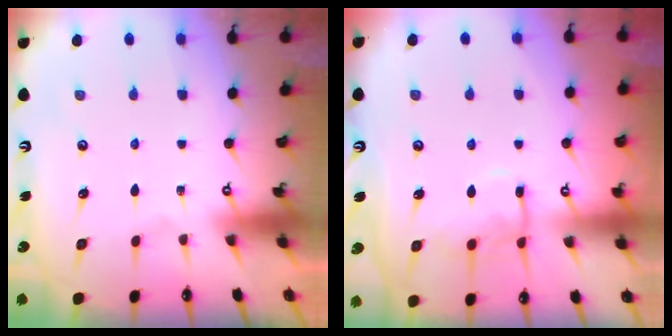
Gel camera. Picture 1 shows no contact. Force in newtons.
{"total": 10.0, "press": 10.0, "slide": 0.6}